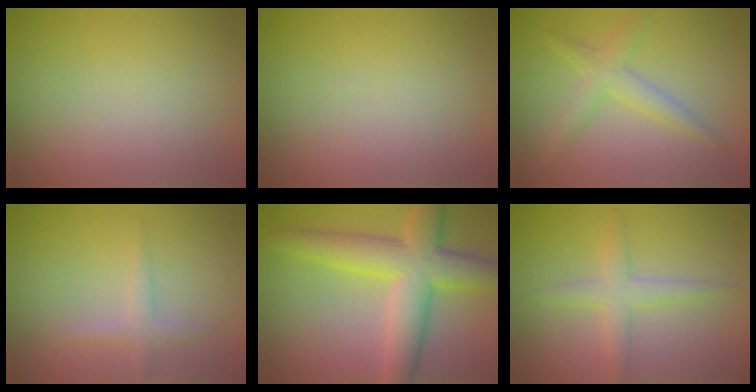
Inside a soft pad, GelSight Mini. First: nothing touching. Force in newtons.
{"total": 0.0}
{"total": 2.5, "press": 2.5, "slide": 0.1}
{"total": 1.5, "press": 1.5, "slide": 0.1}
{"total": 7.7, "press": 7.7, "slide": 0.1}
{"total": 2.4, "press": 2.4, "slide": 0.0}